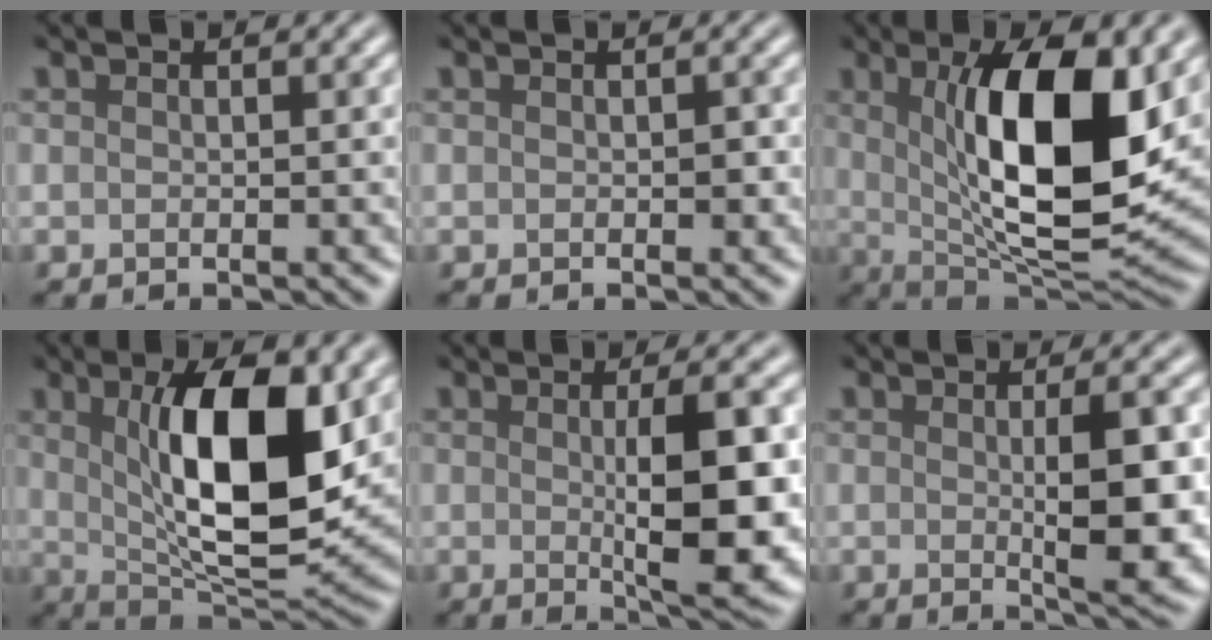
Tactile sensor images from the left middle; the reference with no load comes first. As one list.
[{"total": 0.8, "force": [0.0, 0.5, 0.6], "torque": [-0.007, -0.003, 0.000]}, {"total": 12.4, "force": [2.3, 4.1, 11.4], "torque": [-0.181, -0.010, 0.045]}, {"total": 10.9, "force": [2.4, 3.7, 9.9], "torque": [-0.156, -0.010, 0.047]}, {"total": 8.2, "force": [-0.1, 1.9, 8.0], "torque": [-0.114, -0.005, 0.005]}, {"total": 6.3, "force": [0.0, 1.3, 6.1], "torque": [-0.086, -0.004, 0.005]}]